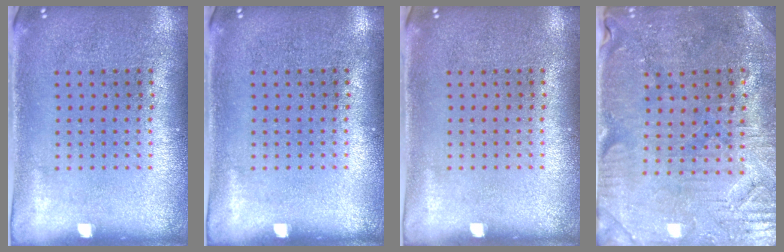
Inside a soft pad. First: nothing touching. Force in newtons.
{"total": 0.0}
{"total": 0.0}
{"total": 1.2, "press": 1.1, "slide": 0.4}